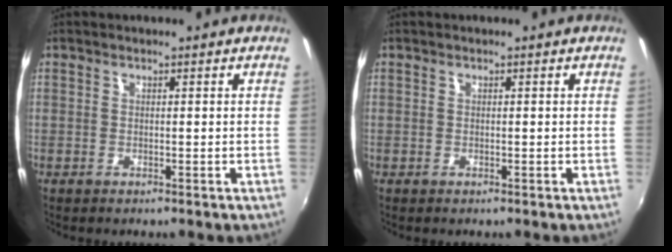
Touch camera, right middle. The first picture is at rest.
{"total": 0.0}